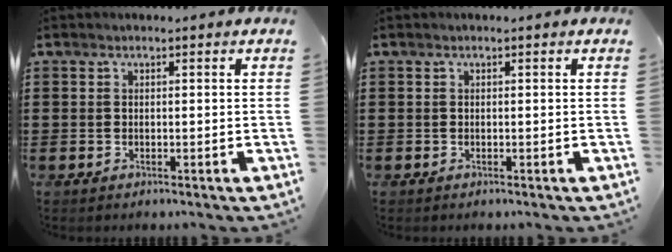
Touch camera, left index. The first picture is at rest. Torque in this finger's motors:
{"motor_torque": [0.00, 0.00, 0.00, 0.00]}